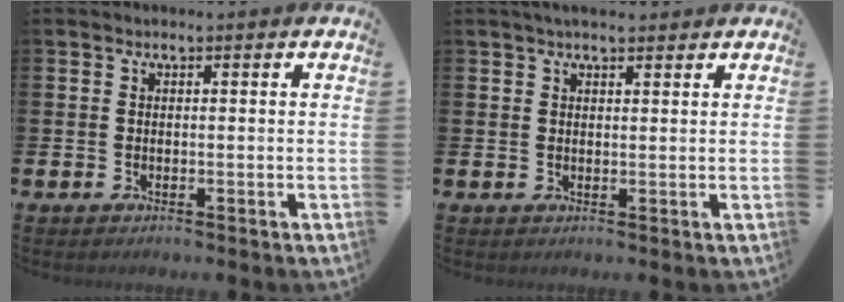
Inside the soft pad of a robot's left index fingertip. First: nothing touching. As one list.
[{"total": 2.6, "force": [2.3, 0.7, 1.0], "torque": [-0.016, -0.004, 0.039]}]